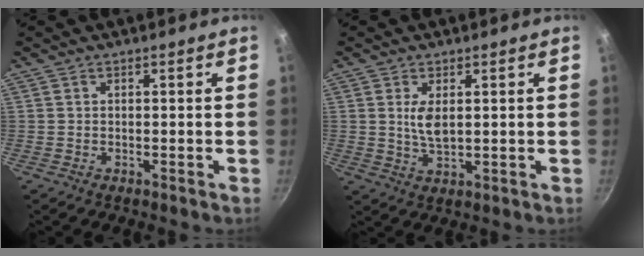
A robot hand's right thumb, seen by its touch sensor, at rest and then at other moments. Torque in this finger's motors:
{"motor_torque": [0.01, -0.11, 0.74, 0.20, 0.16]}